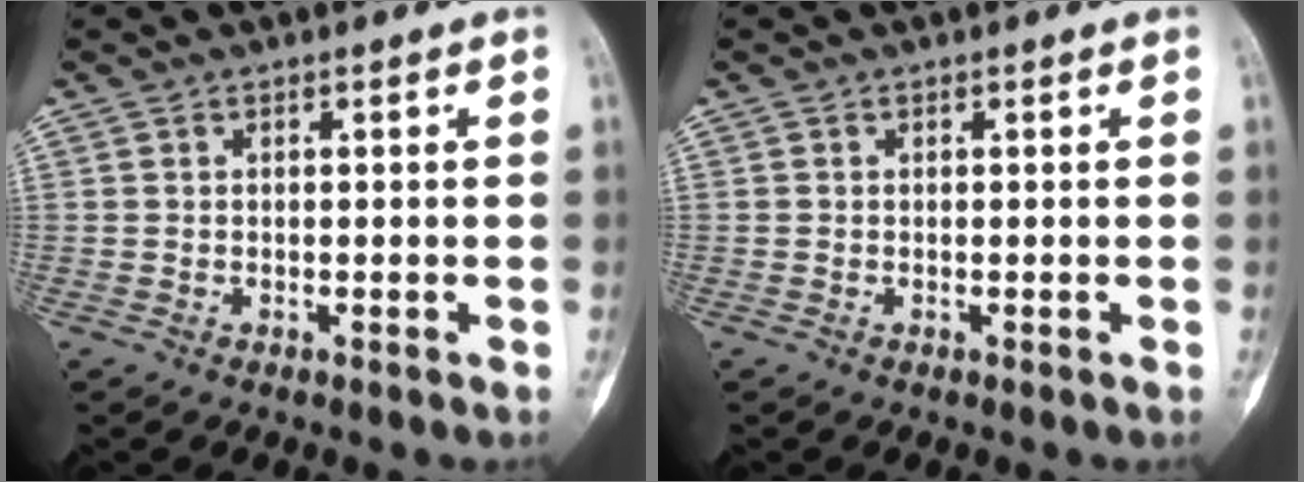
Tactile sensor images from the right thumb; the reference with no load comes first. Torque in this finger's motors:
{"motor_torque": [0.50, -0.16, 0.35, 0.13, 0.00]}